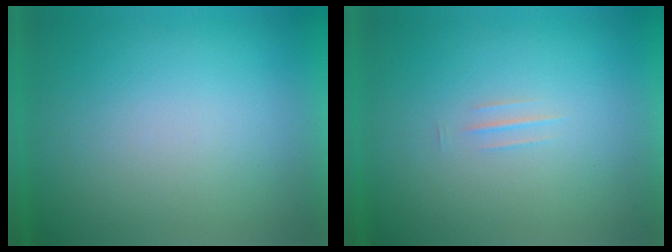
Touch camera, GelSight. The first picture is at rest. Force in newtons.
{"total": 1.2}